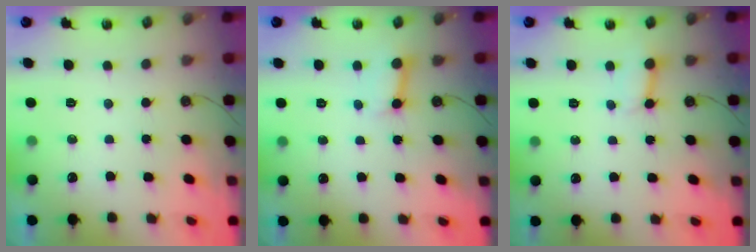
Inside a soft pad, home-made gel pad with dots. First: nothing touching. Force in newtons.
{"total": 3.7, "press": 3.7, "slide": 0.4}
{"total": 2.5, "press": 2.5, "slide": 0.0}